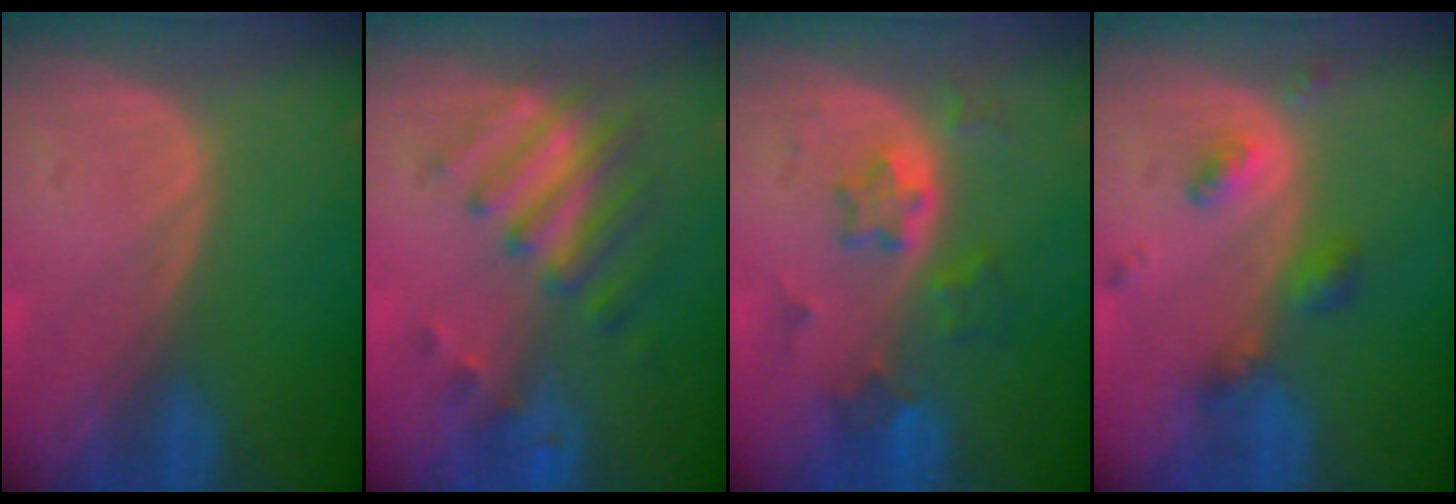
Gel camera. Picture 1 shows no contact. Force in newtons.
{"total": 7.9, "press": 6.9, "slide": 3.9}
{"total": 5.8, "press": 5.3, "slide": 2.4}
{"total": 5.1, "press": 4.5, "slide": 2.5}